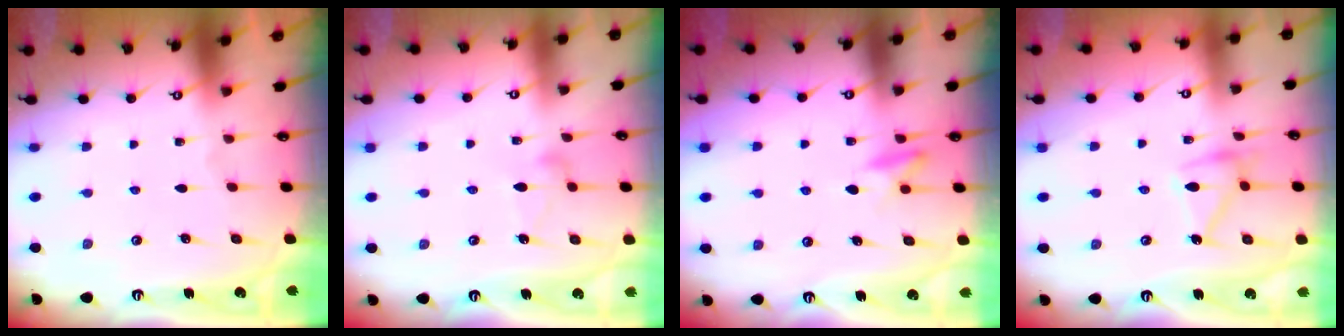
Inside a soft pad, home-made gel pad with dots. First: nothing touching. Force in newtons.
{"total": 8.8, "press": 8.8, "slide": 0.5}
{"total": 8.7, "press": 8.6, "slide": 1.4}
{"total": 12.7, "press": 12.7, "slide": 0.3}